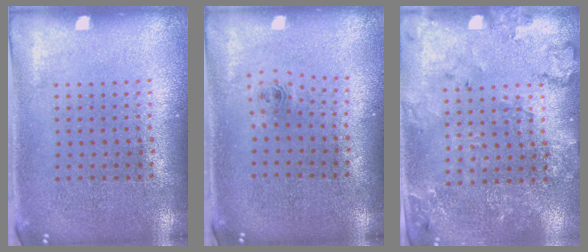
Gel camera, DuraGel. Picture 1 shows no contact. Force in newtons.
{"total": 0.7, "press": 0.3, "slide": 0.6}
{"total": 1.7, "press": 1.7, "slide": 0.2}